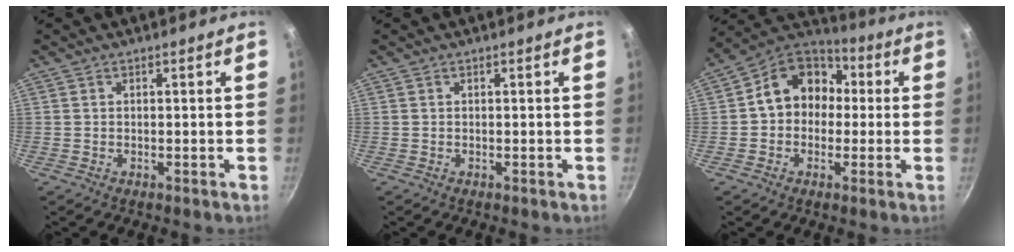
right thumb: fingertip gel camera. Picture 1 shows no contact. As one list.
[{"total": 0.0}, {"total": 12.9, "force": [0.8, 10.6, 7.2], "torque": [-0.068, 0.038, -0.006]}]